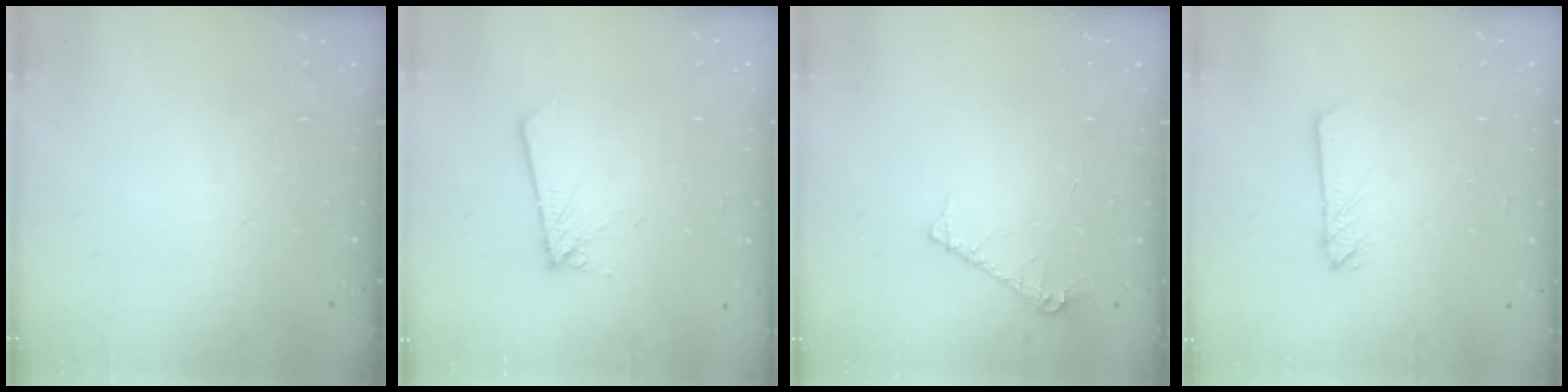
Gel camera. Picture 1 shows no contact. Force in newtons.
{"total": 2.0, "press": 2.0, "slide": 0.2}
{"total": 6.8, "press": 6.7, "slide": 1.0}
{"total": 2.3, "press": 2.3, "slide": 0.2}